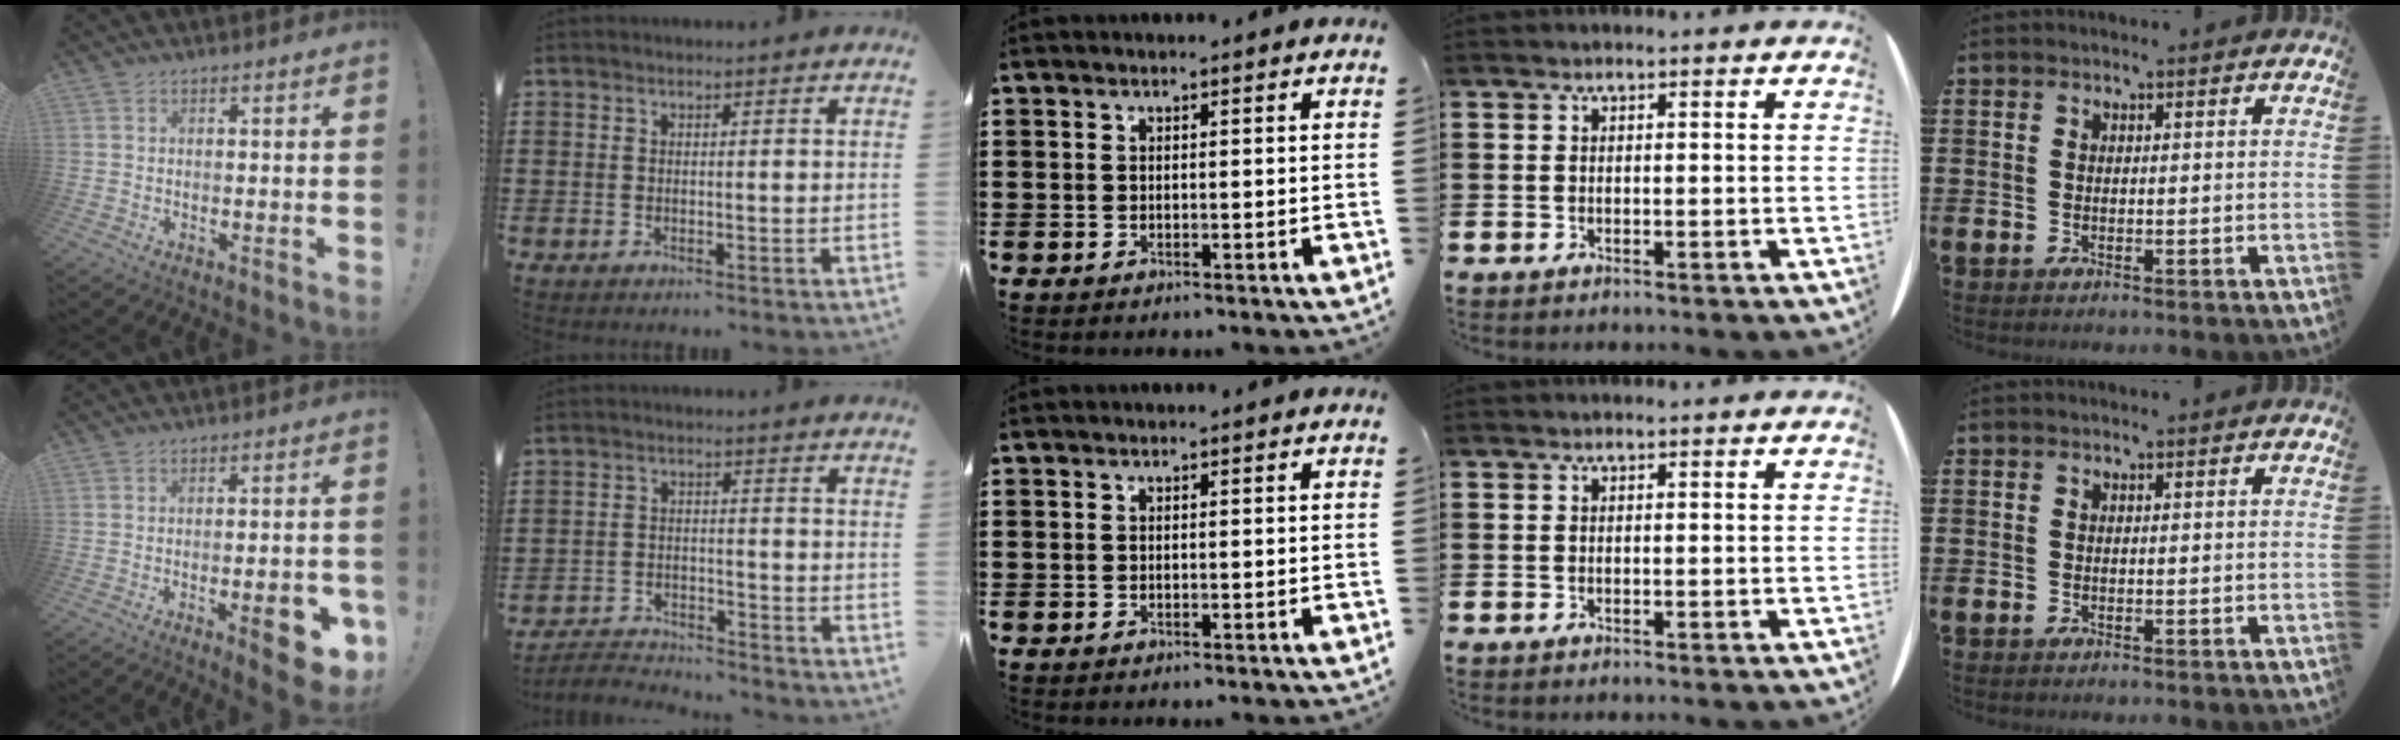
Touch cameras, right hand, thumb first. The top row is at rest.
{"thumb": {"total": 10.0, "force": [-3.9, 2.9, 8.8], "torque": [-0.103, 0.009, -0.054]}, "index": {"total": 3.4, "force": [-3.3, 0.6, 0.3], "torque": [-0.019, 0.002, -0.074]}}